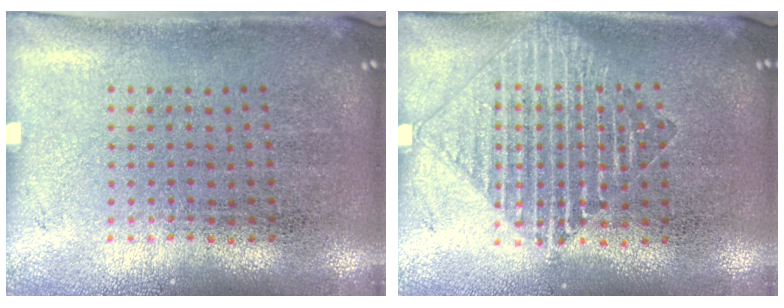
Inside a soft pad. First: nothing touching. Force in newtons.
{"total": 1.4, "press": 1.3, "slide": 0.3}